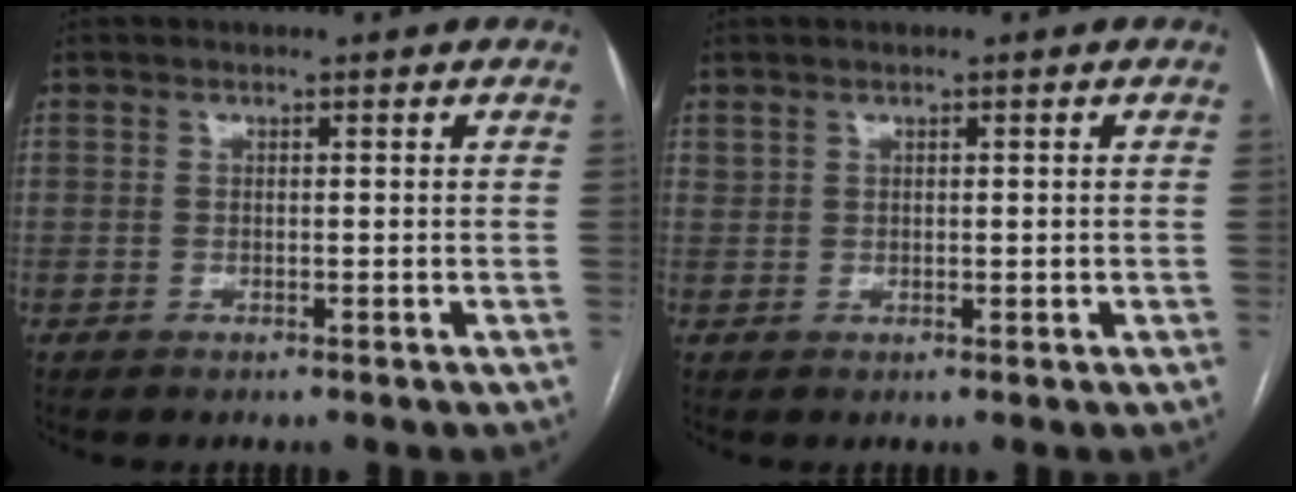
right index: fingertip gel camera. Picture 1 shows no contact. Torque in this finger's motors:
{"motor_torque": [-0.09, 0.41, 0.04, 0.04]}